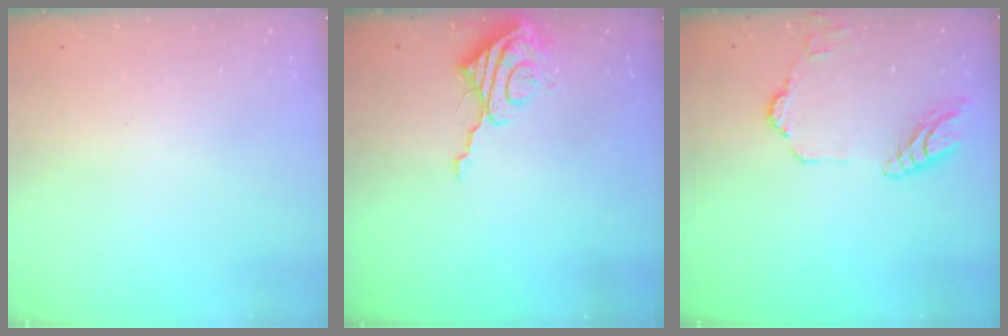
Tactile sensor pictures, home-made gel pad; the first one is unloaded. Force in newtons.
{"total": 9.0, "press": 9.0, "slide": 0.8}
{"total": 12.1, "press": 12.0, "slide": 1.5}